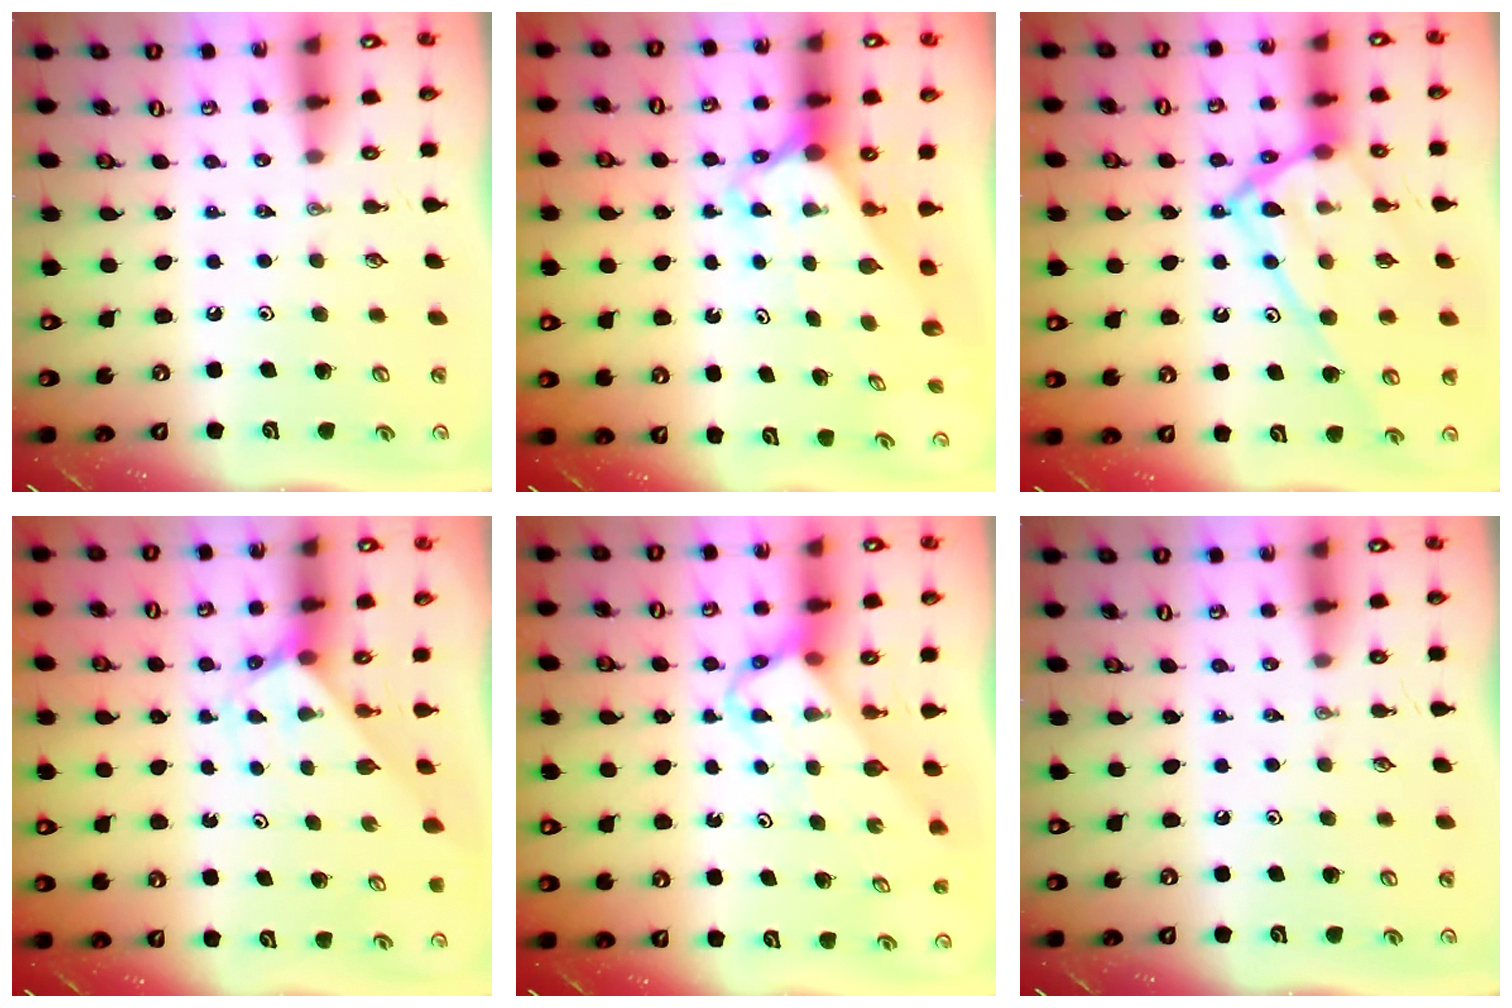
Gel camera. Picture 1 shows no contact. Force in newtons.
{"total": 2.5, "press": 2.5, "slide": 0.2}
{"total": 19.5, "press": 19.5, "slide": 1.7}
{"total": 2.2, "press": 2.2, "slide": 0.2}
{"total": 3.7, "press": 3.7, "slide": 0.1}
{"total": 0.0}